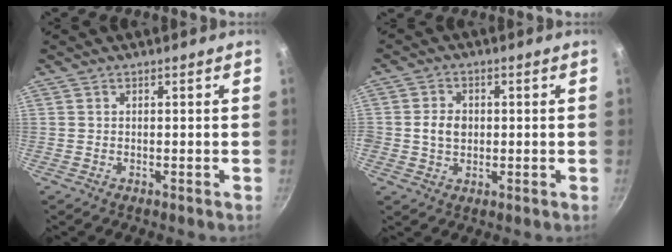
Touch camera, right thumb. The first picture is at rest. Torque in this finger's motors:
{"motor_torque": [0.05, 1.01, 0.36, -0.30, 0.22]}